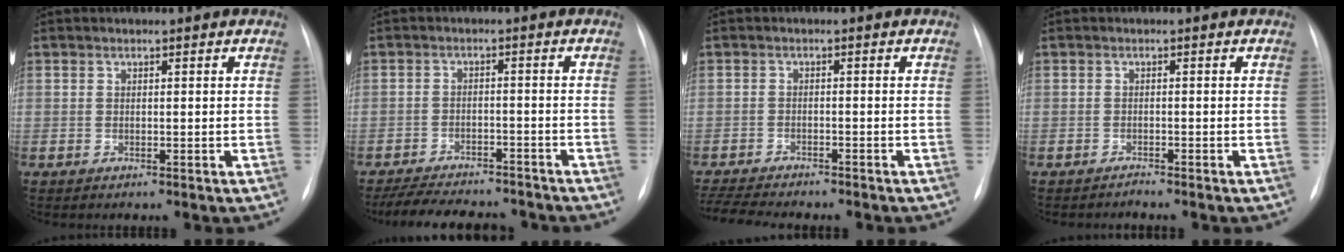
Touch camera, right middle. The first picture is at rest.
{"total": 12.5, "force": [-11.1, 3.6, 4.5], "torque": [-0.079, 0.004, -0.154]}
{"total": 8.4, "force": [-7.6, 1.2, 3.4], "torque": [-0.058, -0.009, -0.115]}
{"total": 0.8, "force": [-0.7, -0.1, -0.2], "torque": [0.002, -0.005, -0.009]}